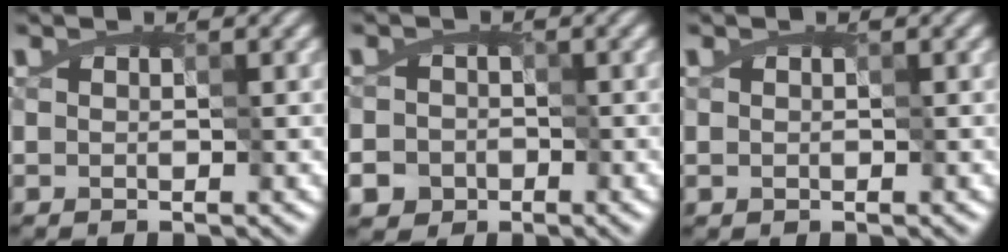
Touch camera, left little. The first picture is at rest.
{"total": 2.7, "force": [-1.1, 2.4, 0.2], "torque": [0.010, 0.007, -0.024]}
{"total": 0.0}